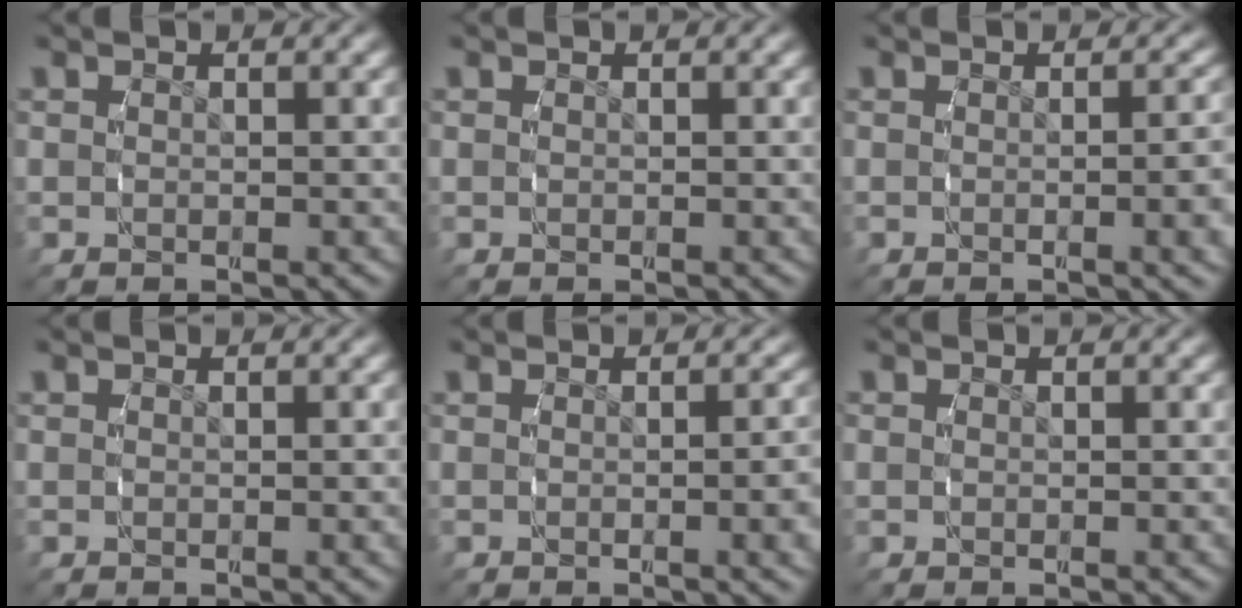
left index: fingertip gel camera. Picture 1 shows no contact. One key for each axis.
{"total": 0.0}
{"total": 2.6, "fx": -0.6, "fy": 0.3, "fz": 2.5, "tx": -0.016, "ty": 0.013, "tz": -0.017}
{"total": 0.0}
{"total": 2.2, "fx": -0.5, "fy": 0.3, "fz": 2.2, "tx": -0.013, "ty": 0.012, "tz": -0.016}
{"total": 0.0}